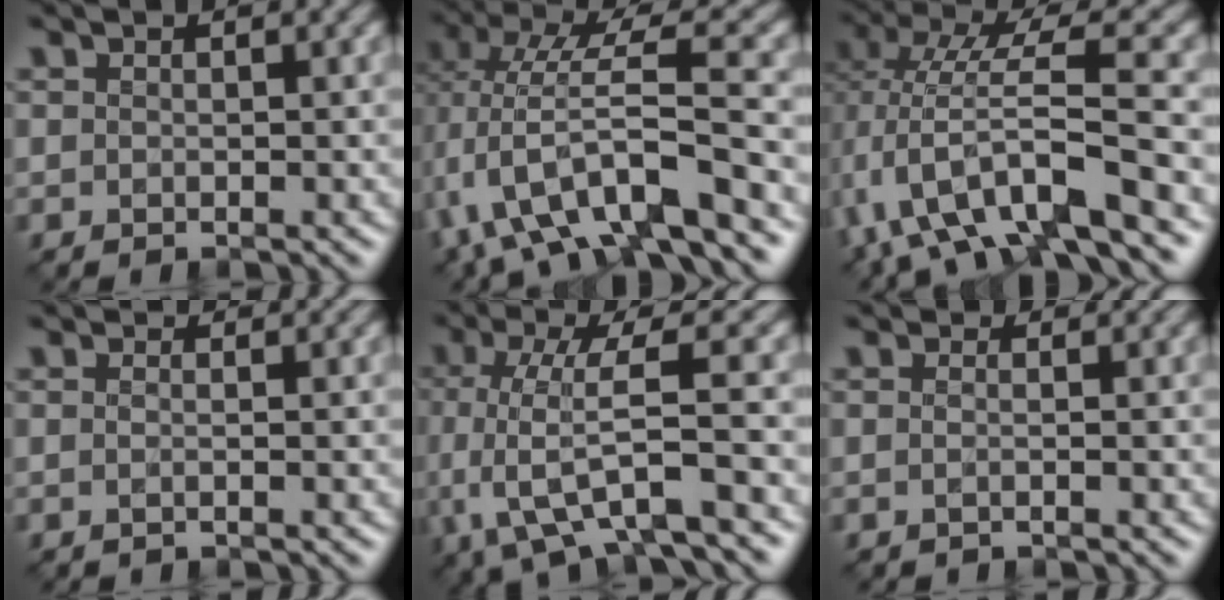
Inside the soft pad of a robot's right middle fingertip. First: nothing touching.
{"total": 9.4, "force": [-2.7, 2.8, 8.6], "torque": [-0.156, 0.010, -0.055]}
{"total": 9.2, "force": [-3.4, 2.4, 8.2], "torque": [-0.150, 0.015, -0.069]}
{"total": 0.8, "force": [0.5, 0.3, 0.6], "torque": [-0.017, -0.003, -0.005]}
{"total": 7.3, "force": [-1.4, 2.0, 6.9], "torque": [-0.137, -0.009, -0.029]}
{"total": 0.8, "force": [0.2, 0.5, 0.5], "torque": [-0.014, -0.002, -0.008]}